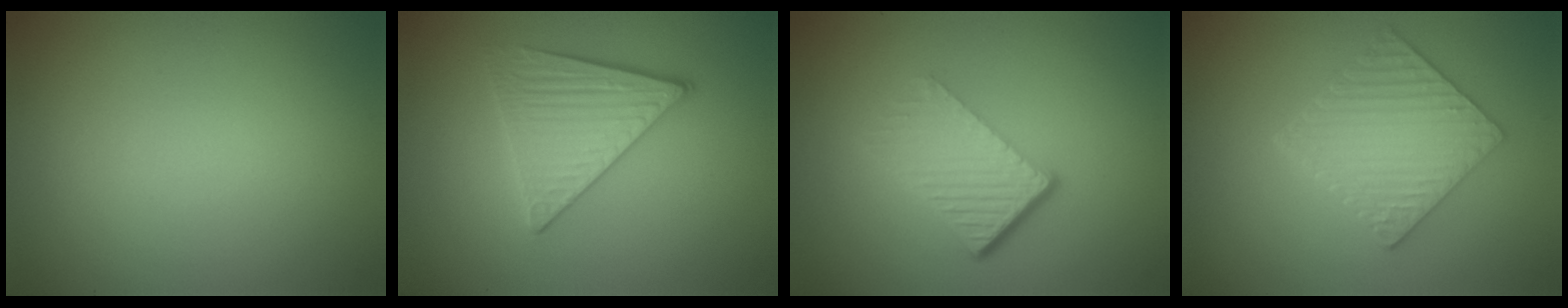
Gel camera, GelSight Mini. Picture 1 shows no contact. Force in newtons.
{"total": 3.9, "press": 3.5, "slide": 1.7}
{"total": 4.7, "press": 2.8, "slide": 3.8}
{"total": 5.3, "press": 4.4, "slide": 2.9}